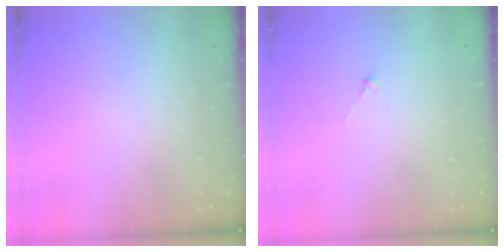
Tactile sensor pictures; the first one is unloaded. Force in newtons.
{"total": 0.5, "press": 0.3, "slide": 0.4}